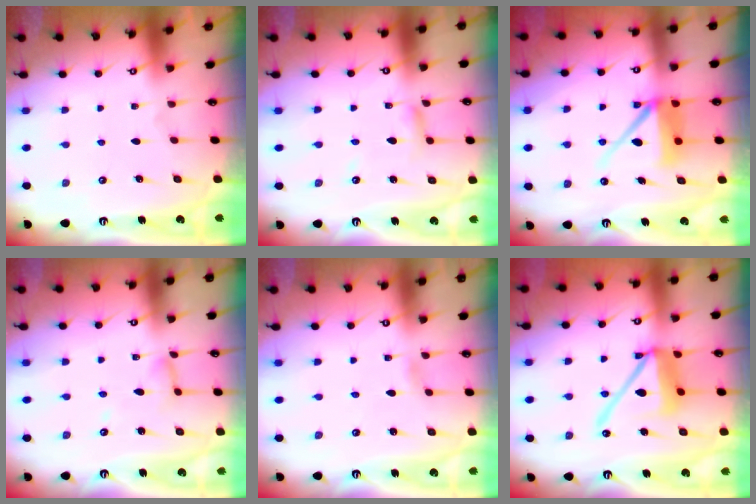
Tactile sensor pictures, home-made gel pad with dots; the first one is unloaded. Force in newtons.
{"total": 4.6, "press": 4.6, "slide": 0.4}
{"total": 9.9, "press": 9.8, "slide": 1.5}
{"total": 6.0, "press": 6.0, "slide": 0.4}
{"total": 1.2, "press": 1.2, "slide": 0.1}
{"total": 14.2, "press": 14.0, "slide": 2.1}